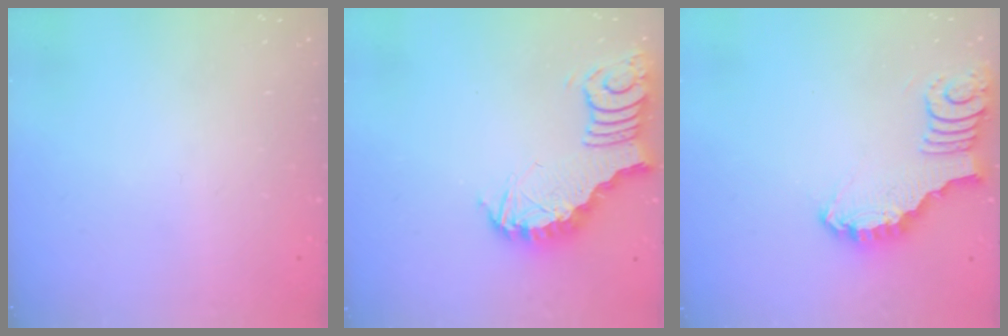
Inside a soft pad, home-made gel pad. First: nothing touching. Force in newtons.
{"total": 5.8, "press": 5.7, "slide": 0.8}
{"total": 3.8, "press": 3.8, "slide": 0.1}